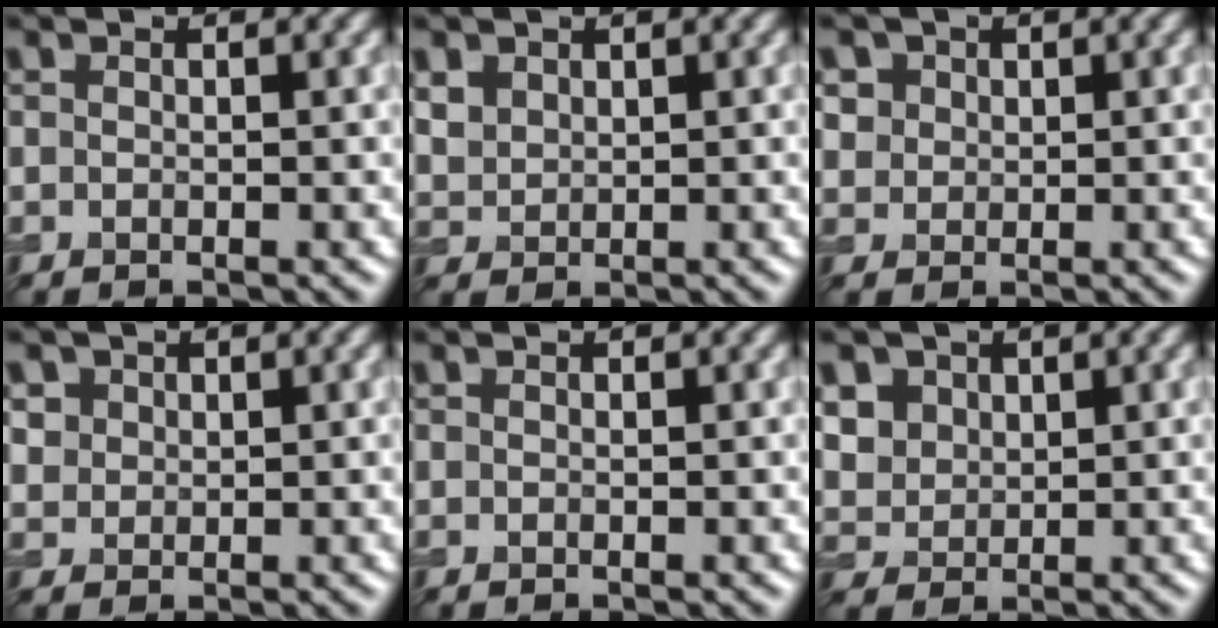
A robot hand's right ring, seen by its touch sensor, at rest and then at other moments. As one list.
[{"total": 1.9, "force": [1.0, 1.4, 0.7], "torque": [-0.019, -0.004, 0.022]}, {"total": 3.1, "force": [1.5, 2.4, 1.1], "torque": [-0.034, 0.003, 0.033]}, {"total": 2.4, "force": [1.2, 1.9, 0.8], "torque": [-0.029, -0.001, 0.033]}, {"total": 0.0}, {"total": 6.0, "force": [2.7, 4.7, 2.5], "torque": [-0.075, 0.012, 0.049]}]